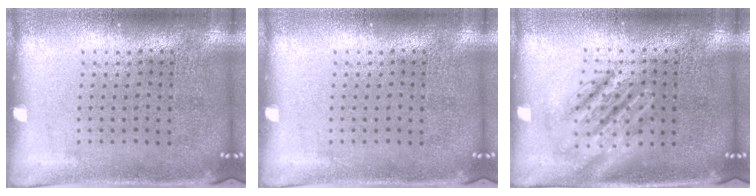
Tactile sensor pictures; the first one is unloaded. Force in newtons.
{"total": 0.0}
{"total": 2.6, "press": 2.6, "slide": 0.3}